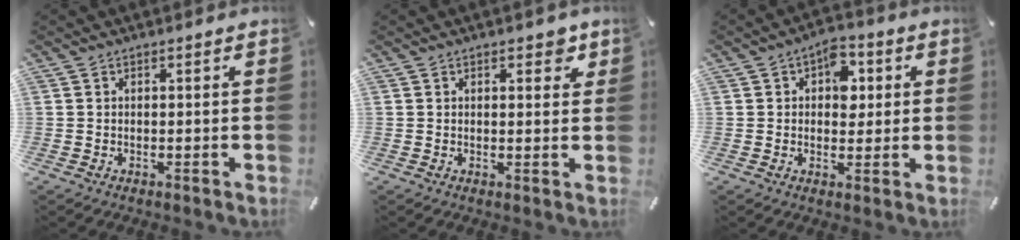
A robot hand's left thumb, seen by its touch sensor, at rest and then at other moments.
{"total": 3.2, "force": [1.7, 1.9, 2.0], "torque": [-0.020, -0.001, 0.023]}
{"total": 7.5, "force": [1.6, 5.3, 5.1], "torque": [-0.049, -0.005, 0.019]}